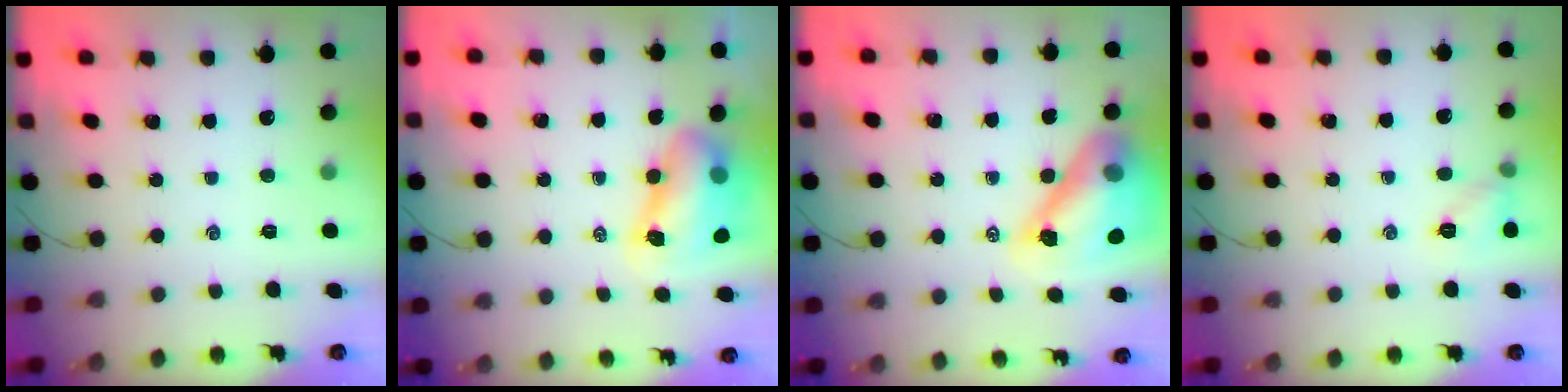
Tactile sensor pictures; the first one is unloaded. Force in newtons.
{"total": 9.6, "press": 9.2, "slide": 2.7}
{"total": 15.6, "press": 15.0, "slide": 4.3}
{"total": 6.4, "press": 6.3, "slide": 0.9}